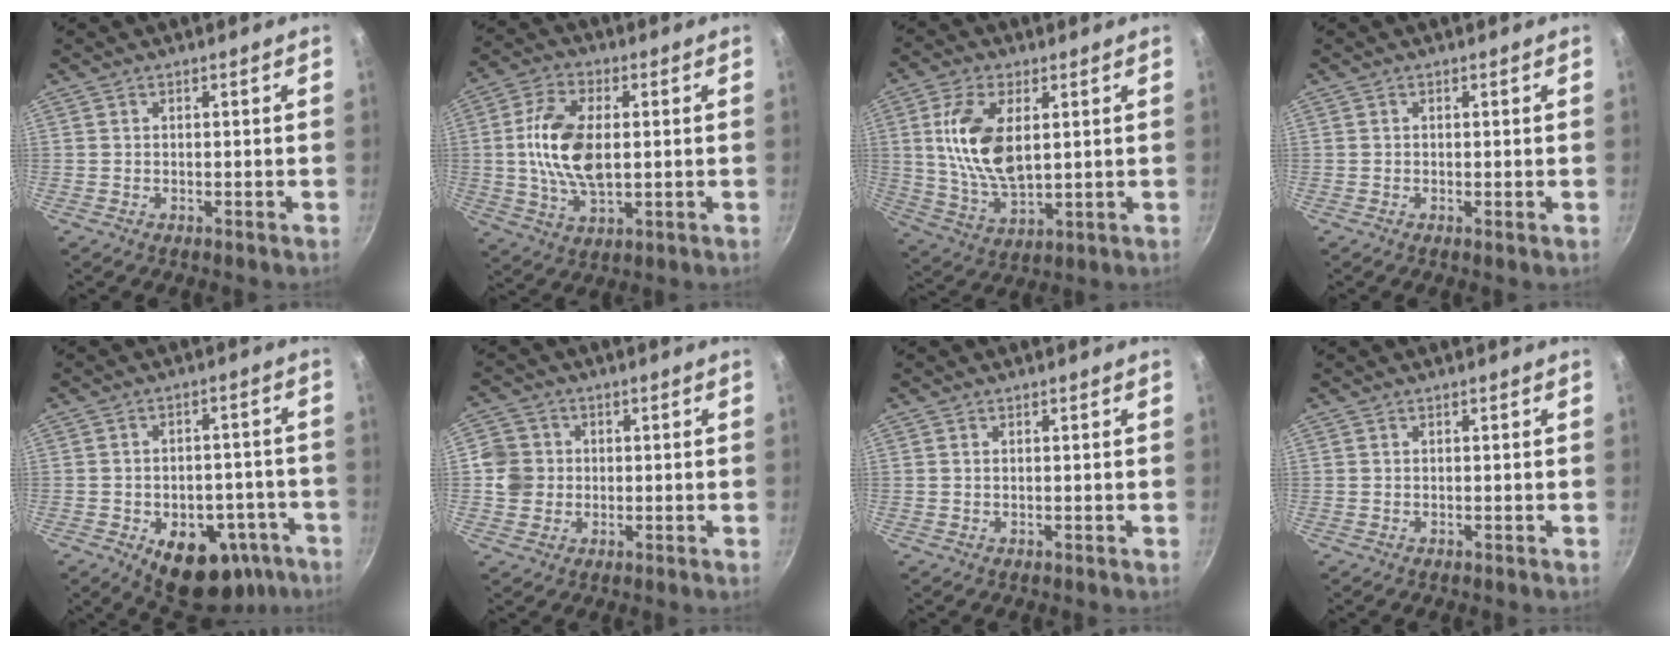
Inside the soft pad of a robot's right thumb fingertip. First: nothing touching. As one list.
[{"total": 13.4, "force": [0.8, 7.1, 11.4], "torque": [-0.221, 0.002, 0.017]}, {"total": 13.7, "force": [2.8, 7.0, 11.5], "torque": [-0.222, -0.015, 0.062]}, {"total": 0.6, "force": [-0.1, 0.1, 0.6], "torque": [-0.014, -0.004, -0.003]}, {"total": 16.0, "force": [-8.1, 9.4, 10.1], "torque": [-0.113, 0.041, -0.101]}, {"total": 6.1, "force": [-0.1, 5.8, 1.8], "torque": [-0.015, 0.009, -0.004]}, {"total": 0.0}, {"total": 0.0}]